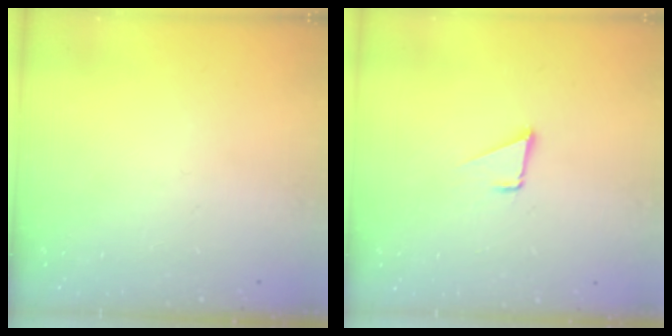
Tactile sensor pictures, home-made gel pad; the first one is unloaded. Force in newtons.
{"total": 1.6, "press": 1.5, "slide": 0.1}